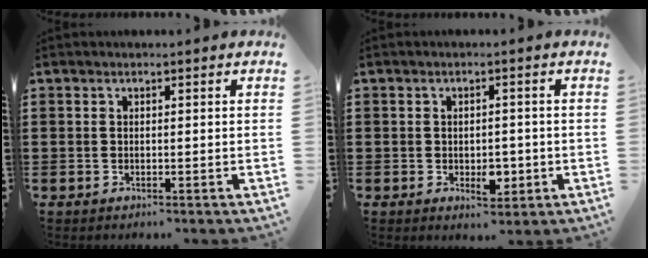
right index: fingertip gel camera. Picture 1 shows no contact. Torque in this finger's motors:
{"motor_torque": [0.08, -0.02, 0.11, 0.03]}